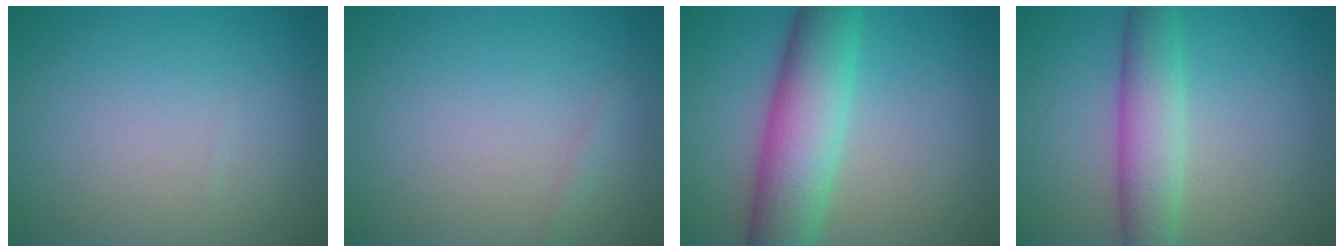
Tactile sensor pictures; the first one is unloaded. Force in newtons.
{"total": 0.6, "press": 0.6, "slide": 0.0}
{"total": 8.3, "press": 8.3, "slide": 0.2}
{"total": 5.2, "press": 5.2, "slide": 0.1}